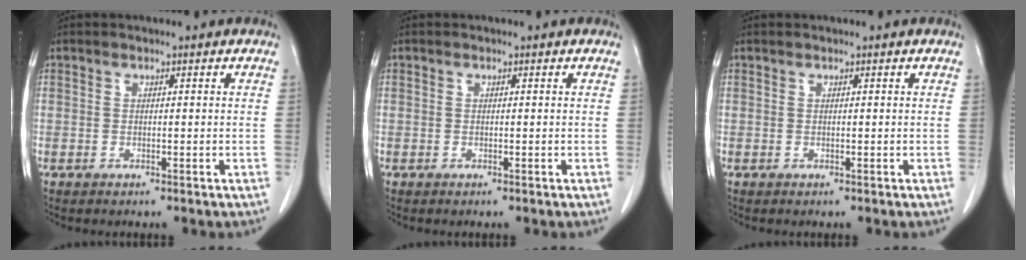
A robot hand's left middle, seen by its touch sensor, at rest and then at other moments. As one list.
[{"total": 0.0}, {"total": 0.0}]